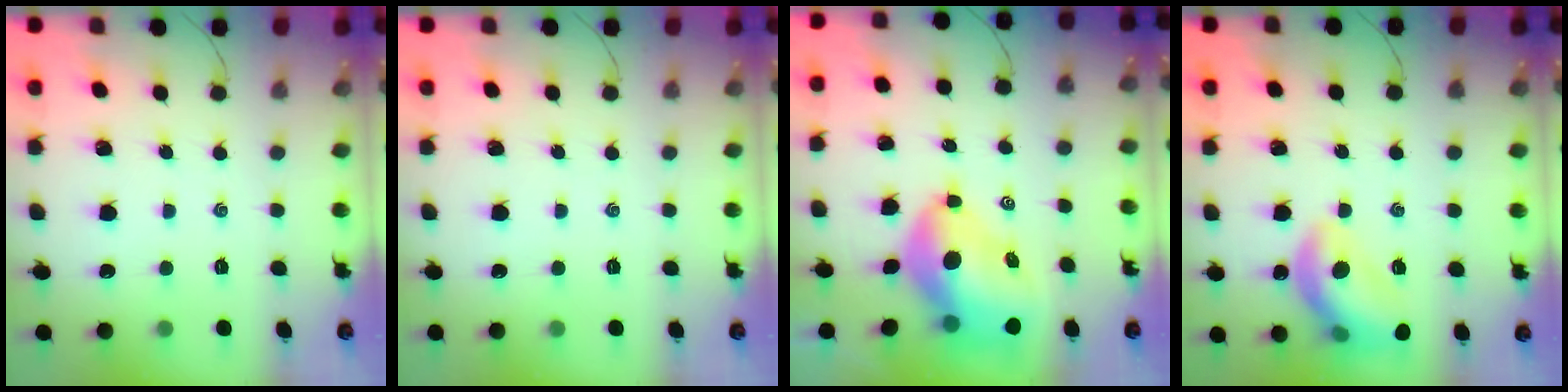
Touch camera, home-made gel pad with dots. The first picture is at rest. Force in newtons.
{"total": 0.0}
{"total": 11.9, "press": 11.4, "slide": 3.3}
{"total": 14.0, "press": 13.8, "slide": 2.0}